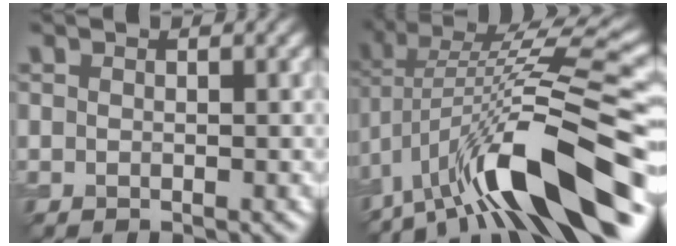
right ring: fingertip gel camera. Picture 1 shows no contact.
{"total": 14.3, "force": [-6.0, 4.2, 12.3], "torque": [-0.210, 0.024, -0.099]}